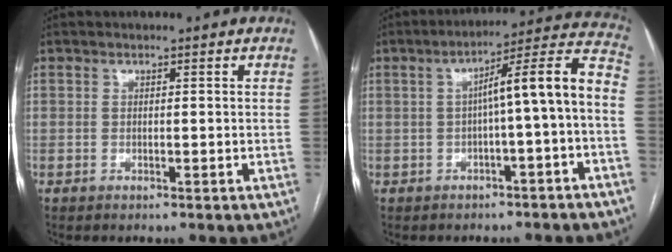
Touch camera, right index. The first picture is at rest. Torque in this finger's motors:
{"motor_torque": [1.04, -0.21, 0.51, 0.06]}